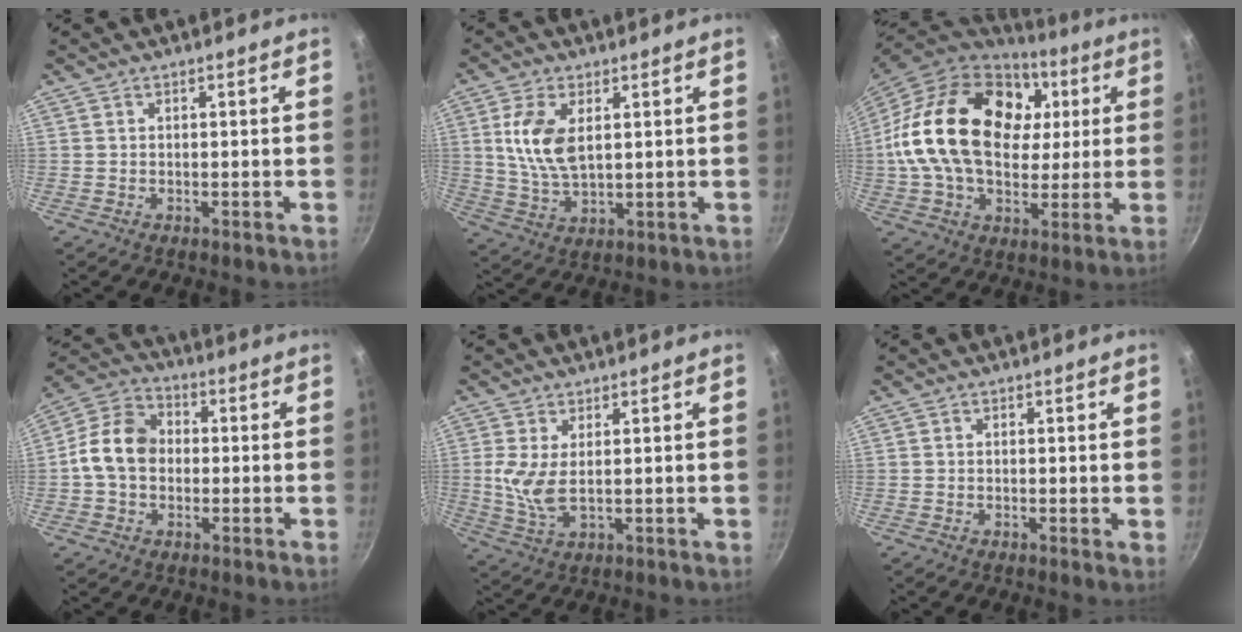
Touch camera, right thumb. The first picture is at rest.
{"total": 9.6, "force": [2.4, 5.2, 7.8], "torque": [-0.153, -0.012, 0.050]}
{"total": 28.8, "force": [5.7, 19.5, 20.5], "torque": [-0.357, 0.016, 0.094]}
{"total": 10.8, "force": [-0.4, 8.4, 6.8], "torque": [-0.094, 0.027, -0.029]}
{"total": 5.7, "force": [1.2, 2.3, 5.1], "torque": [-0.109, -0.011, 0.030]}
{"total": 0.6, "force": [0.1, 0.2, 0.6], "torque": [-0.008, -0.002, -0.002]}